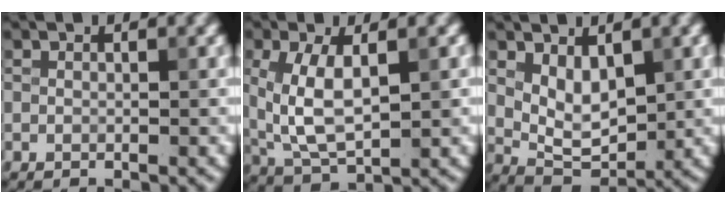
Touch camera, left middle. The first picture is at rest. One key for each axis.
{"total": 5.7, "fx": 0.8, "fy": 2.6, "fz": 5.1, "tx": -0.113, "ty": -0.002, "tz": 0.019}
{"total": 4.0, "fx": 1.3, "fy": 2.2, "fz": 3.0, "tx": -0.055, "ty": -0.008, "tz": 0.029}